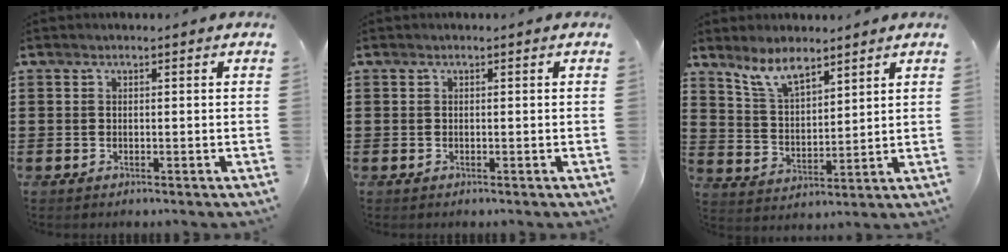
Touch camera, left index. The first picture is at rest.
{"total": 0.0}
{"total": 7.1, "force": [6.0, 2.0, 3.2], "torque": [-0.082, -0.014, 0.112]}